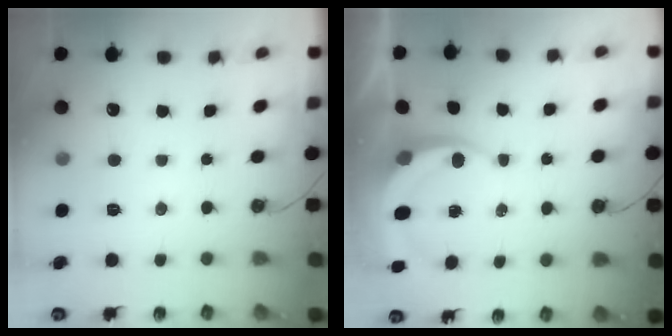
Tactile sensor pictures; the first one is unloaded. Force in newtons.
{"total": 5.6, "press": 5.6, "slide": 0.4}